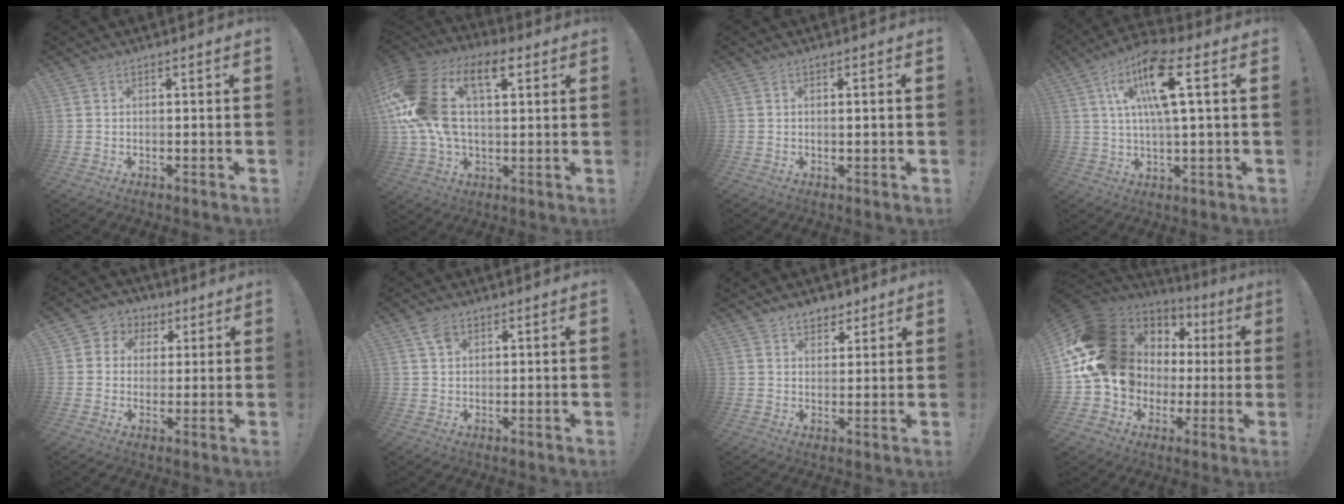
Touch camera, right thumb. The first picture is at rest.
{"total": 21.6, "force": [6.6, 12.4, 16.4], "torque": [-0.321, -0.020, 0.111]}
{"total": 1.4, "force": [0.1, -0.1, 1.4], "torque": [-0.012, -0.005, -0.003]}
{"total": 14.7, "force": [5.2, 3.0, 13.4], "torque": [-0.228, -0.004, 0.079]}
{"total": 6.0, "force": [0.6, 5.8, 1.4], "torque": [-0.013, 0.001, 0.015]}
{"total": 3.4, "force": [1.9, 2.2, 1.8], "torque": [-0.024, -0.006, 0.034]}
{"total": 5.0, "force": [3.7, 3.2, 1.0], "torque": [-0.003, -0.023, 0.068]}
{"total": 20.6, "force": [3.9, 16.7, 11.4], "torque": [-0.180, -0.028, 0.118]}